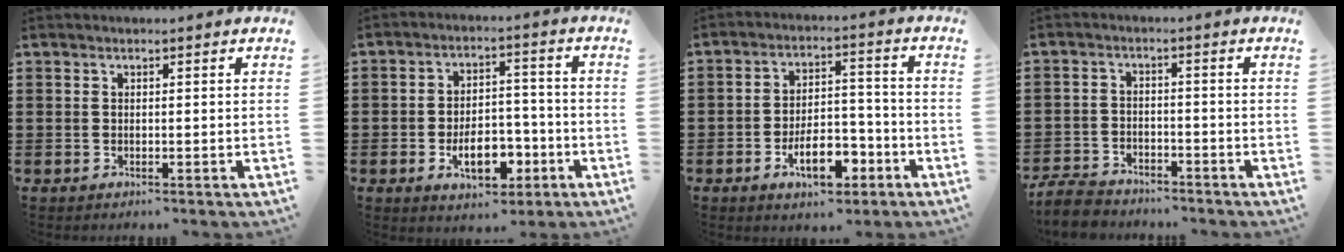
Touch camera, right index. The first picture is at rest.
{"total": 8.8, "force": [-3.5, 4.9, 6.4], "torque": [-0.086, 0.005, -0.062]}
{"total": 9.4, "force": [-4.5, 4.5, 6.9], "torque": [-0.104, 0.006, -0.079]}
{"total": 4.8, "force": [-4.6, 1.1, 0.9], "torque": [-0.035, 0.002, -0.097]}